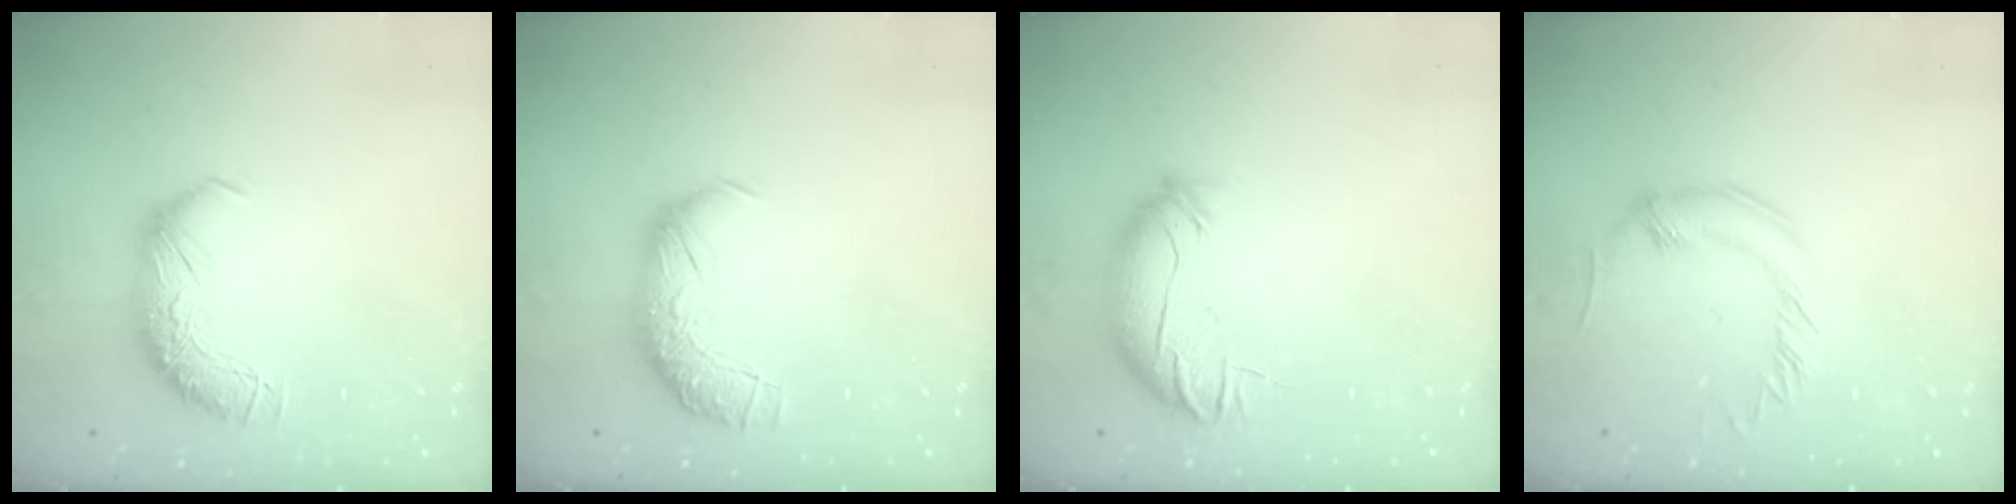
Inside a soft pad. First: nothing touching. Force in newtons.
{"total": 2.4, "press": 1.0, "slide": 2.2}
{"total": 3.9, "press": 3.5, "slide": 1.8}
{"total": 0.8, "press": 0.8, "slide": 0.0}